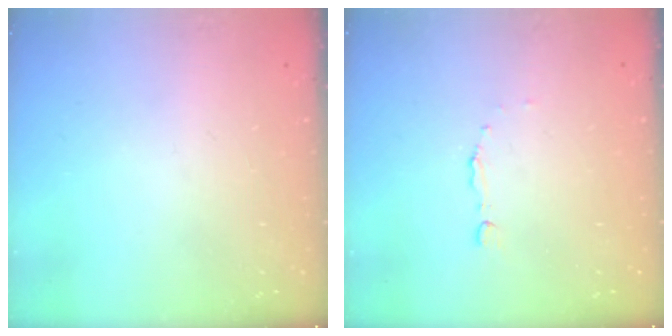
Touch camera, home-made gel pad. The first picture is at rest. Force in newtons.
{"total": 1.7, "press": 1.7, "slide": 0.2}